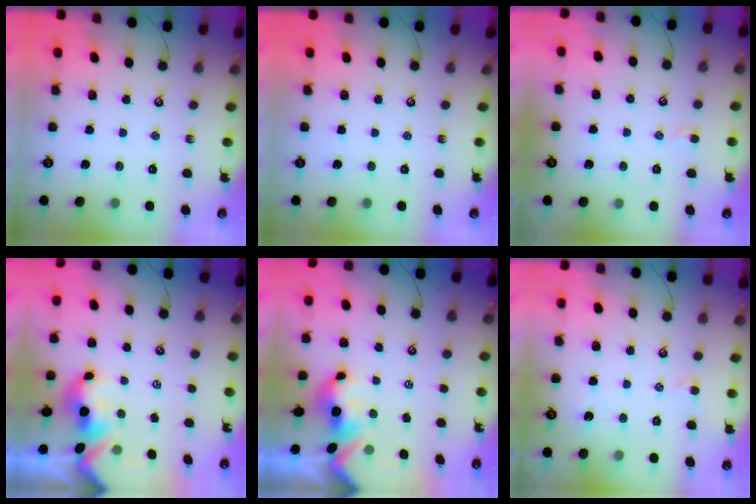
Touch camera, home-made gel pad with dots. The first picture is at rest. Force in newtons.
{"total": 0.0}
{"total": 1.0, "press": 0.8, "slide": 0.4}
{"total": 2.1, "press": 2.0, "slide": 0.7}
{"total": 2.1, "press": 2.0, "slide": 0.7}
{"total": 2.0, "press": 2.0, "slide": 0.4}